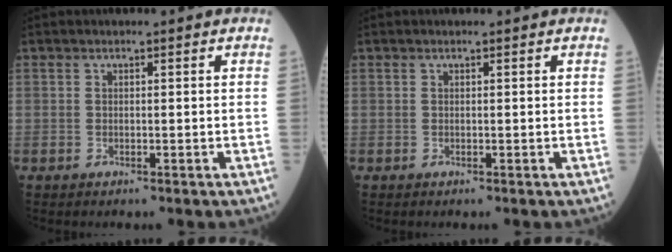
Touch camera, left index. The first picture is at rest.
{"total": 0.0}